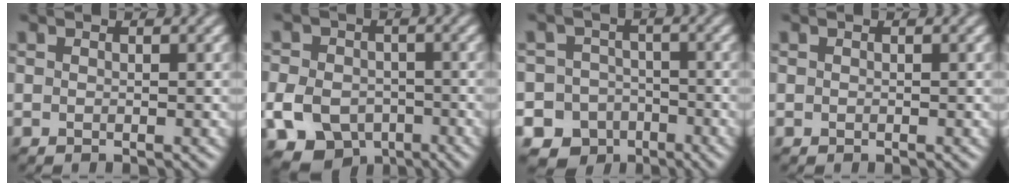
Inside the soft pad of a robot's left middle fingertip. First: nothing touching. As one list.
[{"total": 8.4, "force": [-4.0, 6.4, 3.7], "torque": [-0.066, -0.031, -0.079]}, {"total": 10.7, "force": [-7.2, 7.8, 1.0], "torque": [-0.013, -0.031, -0.127]}, {"total": 0.0}]